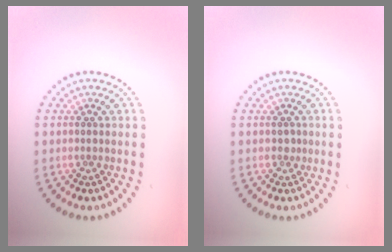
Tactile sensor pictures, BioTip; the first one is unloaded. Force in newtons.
{"total": 0.7, "press": 0.6, "slide": 0.3}